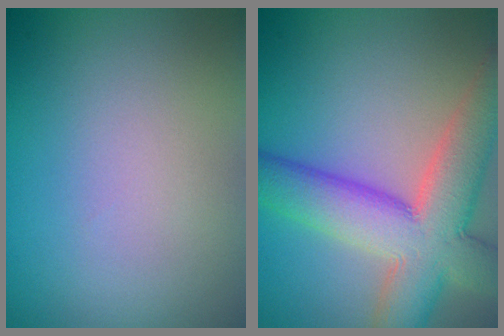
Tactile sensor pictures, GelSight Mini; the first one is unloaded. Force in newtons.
{"total": 10.2, "press": 10.1, "slide": 0.8}